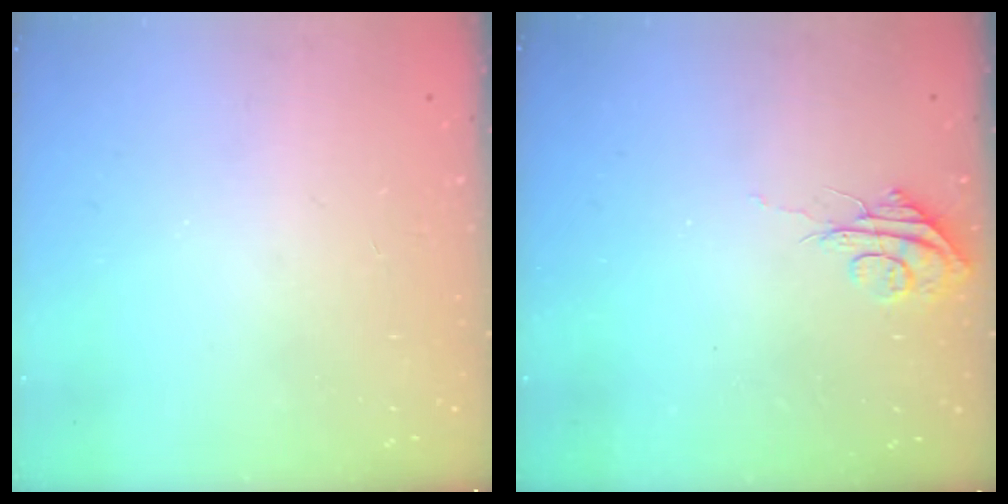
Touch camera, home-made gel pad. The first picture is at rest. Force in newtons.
{"total": 5.5, "press": 5.5, "slide": 0.4}